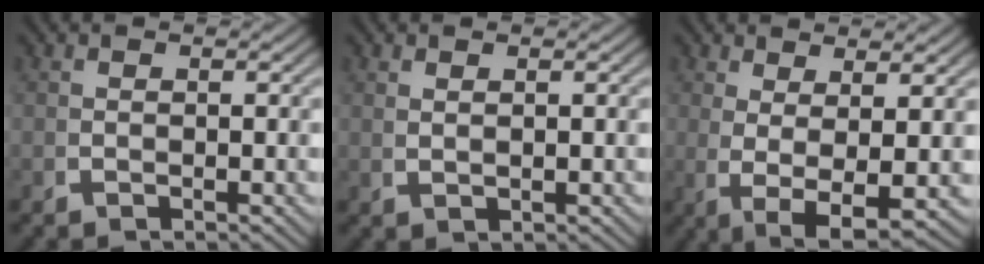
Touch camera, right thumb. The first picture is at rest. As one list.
[{"total": 1.1, "force": [0.9, -0.3, 0.5], "torque": [-0.009, 0.005, 0.023]}, {"total": 6.4, "force": [-0.7, 2.4, 5.9], "torque": [-0.121, -0.025, 0.009]}]